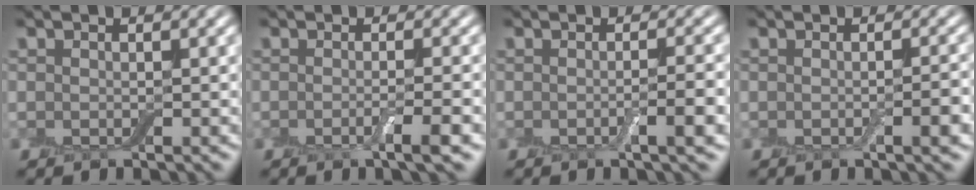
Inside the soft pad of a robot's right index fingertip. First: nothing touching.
{"total": 2.5, "force": [-0.8, 0.5, 2.3], "torque": [-0.032, -0.002, -0.017]}
{"total": 2.4, "force": [-0.6, 0.3, 2.3], "torque": [-0.034, 0.001, -0.012]}
{"total": 1.7, "force": [-0.5, 0.2, 1.7], "torque": [-0.024, -0.001, -0.008]}